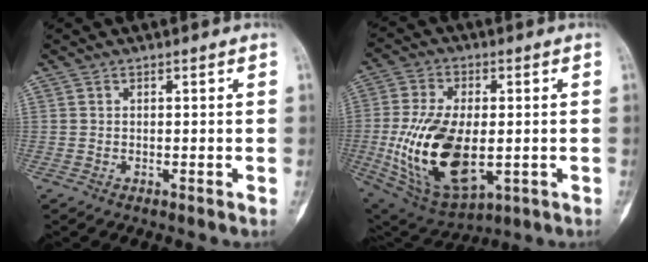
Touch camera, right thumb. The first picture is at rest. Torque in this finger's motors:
{"motor_torque": [2.62, 1.85, 1.20, -1.58, 0.40]}